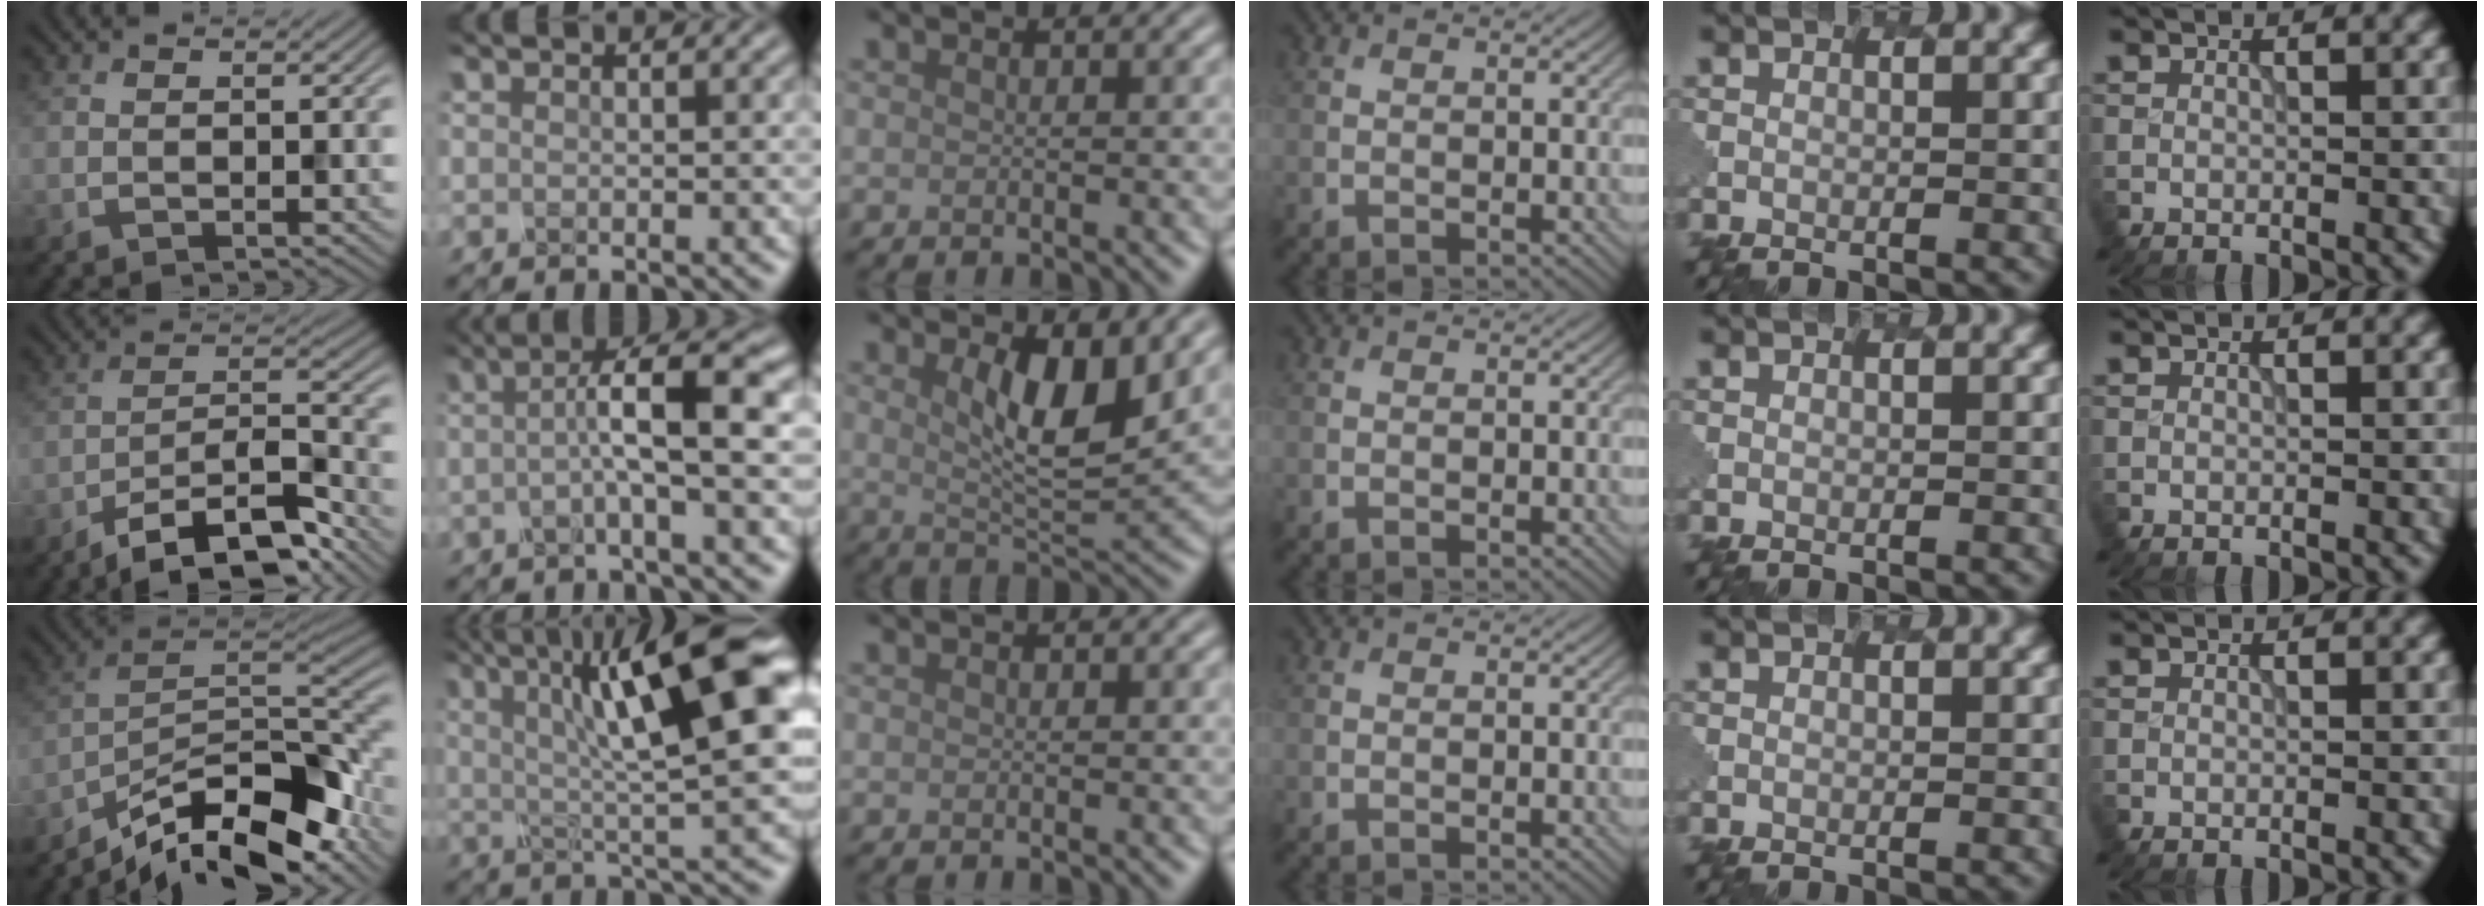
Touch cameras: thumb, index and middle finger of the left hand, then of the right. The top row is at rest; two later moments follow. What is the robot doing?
{"motion": "twist", "object": "rubiks cube"}